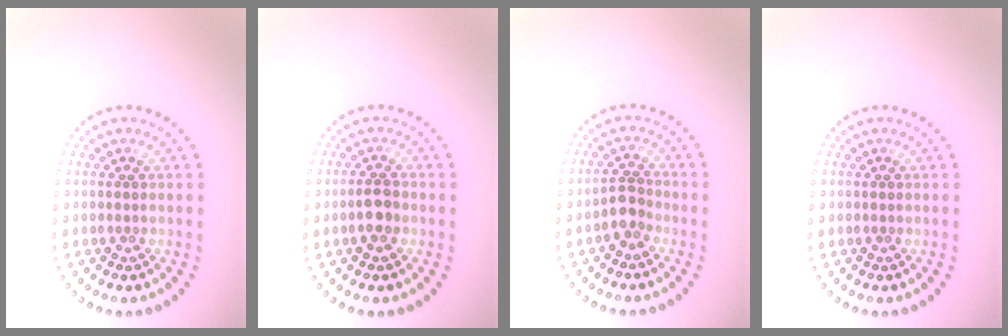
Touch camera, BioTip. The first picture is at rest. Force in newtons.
{"total": 1.8, "press": 1.7, "slide": 0.6}
{"total": 1.8, "press": 1.5, "slide": 1.0}
{"total": 0.0}